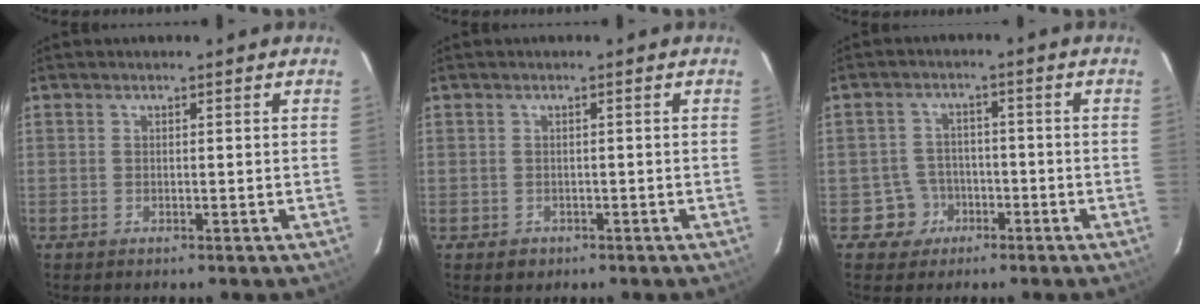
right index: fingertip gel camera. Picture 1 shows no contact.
{"total": 2.1, "force": [-0.6, 1.9, 0.2], "torque": [-0.004, 0.001, -0.004]}
{"total": 5.0, "force": [-2.3, 4.4, -0.2], "torque": [-0.005, 0.022, -0.034]}